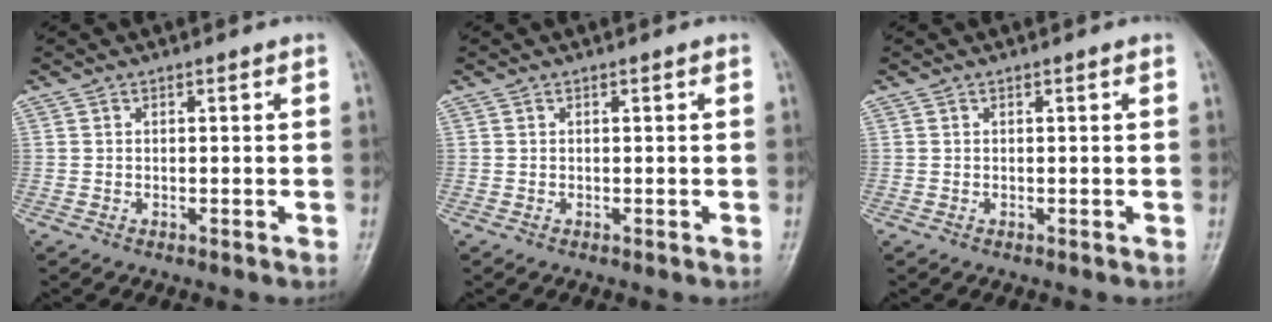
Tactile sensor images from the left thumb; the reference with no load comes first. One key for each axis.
{"total": 0.0}
{"total": 0.0}